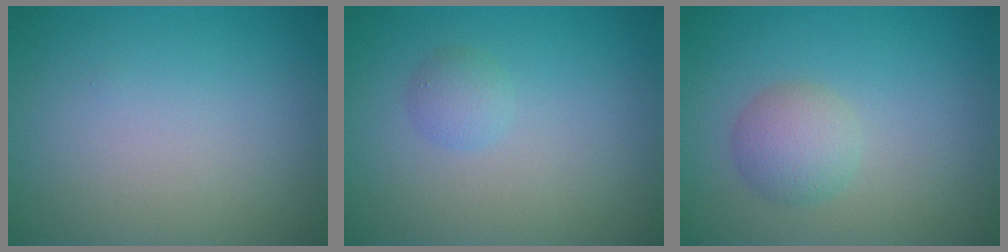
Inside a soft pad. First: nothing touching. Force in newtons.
{"total": 1.3, "press": 1.3, "slide": 0.1}
{"total": 2.7, "press": 2.7, "slide": 0.1}